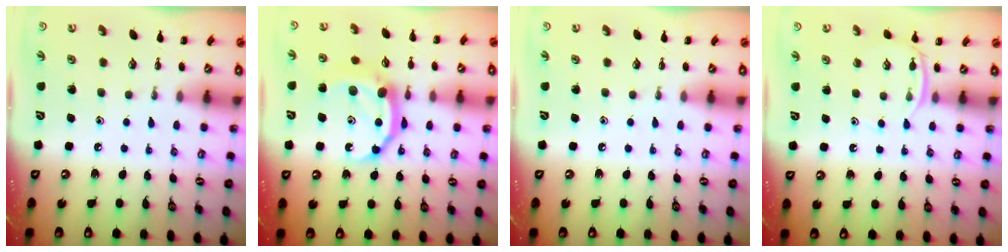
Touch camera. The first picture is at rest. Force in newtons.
{"total": 12.0, "press": 11.9, "slide": 0.9}
{"total": 0.0}
{"total": 4.0, "press": 3.7, "slide": 1.5}